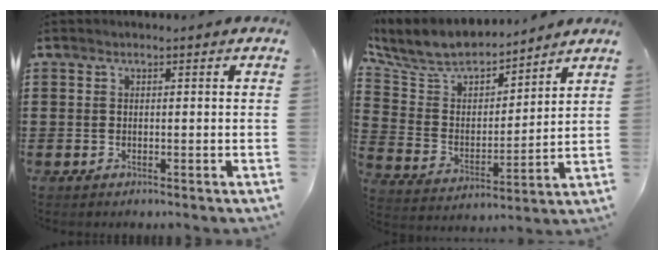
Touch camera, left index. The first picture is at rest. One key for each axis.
{"total": 7.9, "fx": 7.3, "fy": 2.4, "fz": 2.0, "tx": -0.079, "ty": -0.048, "tz": 0.128}